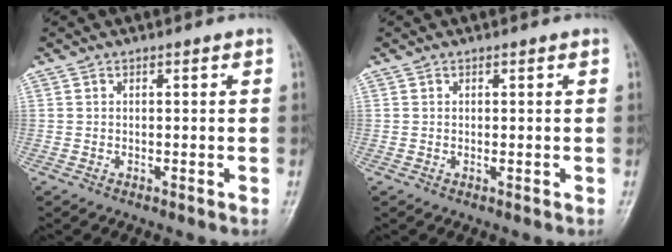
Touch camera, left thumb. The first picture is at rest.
{"total": 0.5, "force": [0.2, 0.1, 0.5], "torque": [-0.010, -0.002, 0.003]}